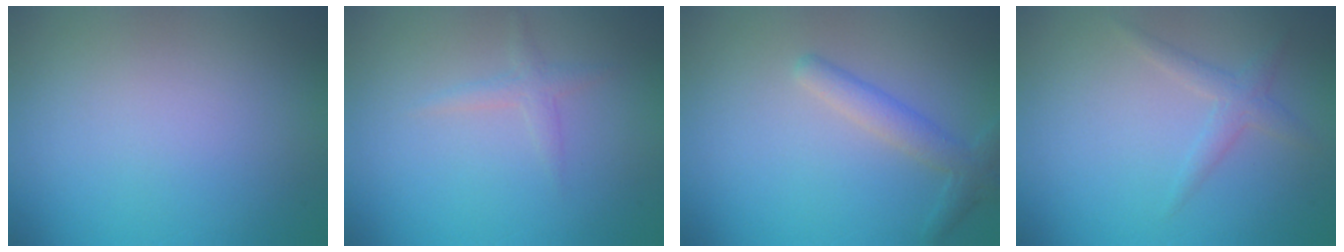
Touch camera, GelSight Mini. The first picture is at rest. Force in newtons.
{"total": 1.2, "press": 1.2, "slide": 0.0}
{"total": 2.6, "press": 2.5, "slide": 0.1}
{"total": 1.7, "press": 1.7, "slide": 0.1}